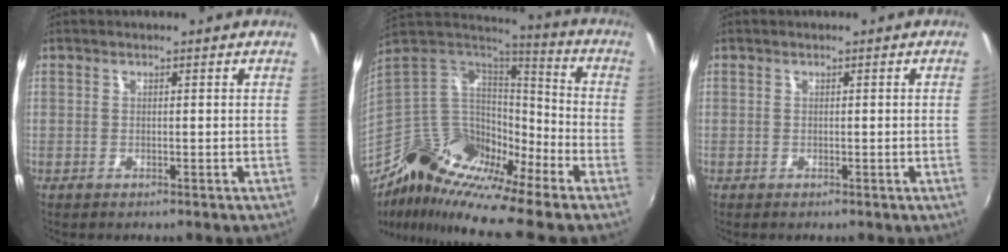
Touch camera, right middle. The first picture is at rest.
{"total": 15.6, "force": [-10.3, 3.8, 11.1], "torque": [-0.185, -0.011, -0.210]}
{"total": 0.5, "force": [0.1, -0.3, 0.4], "torque": [-0.002, -0.002, 0.000]}